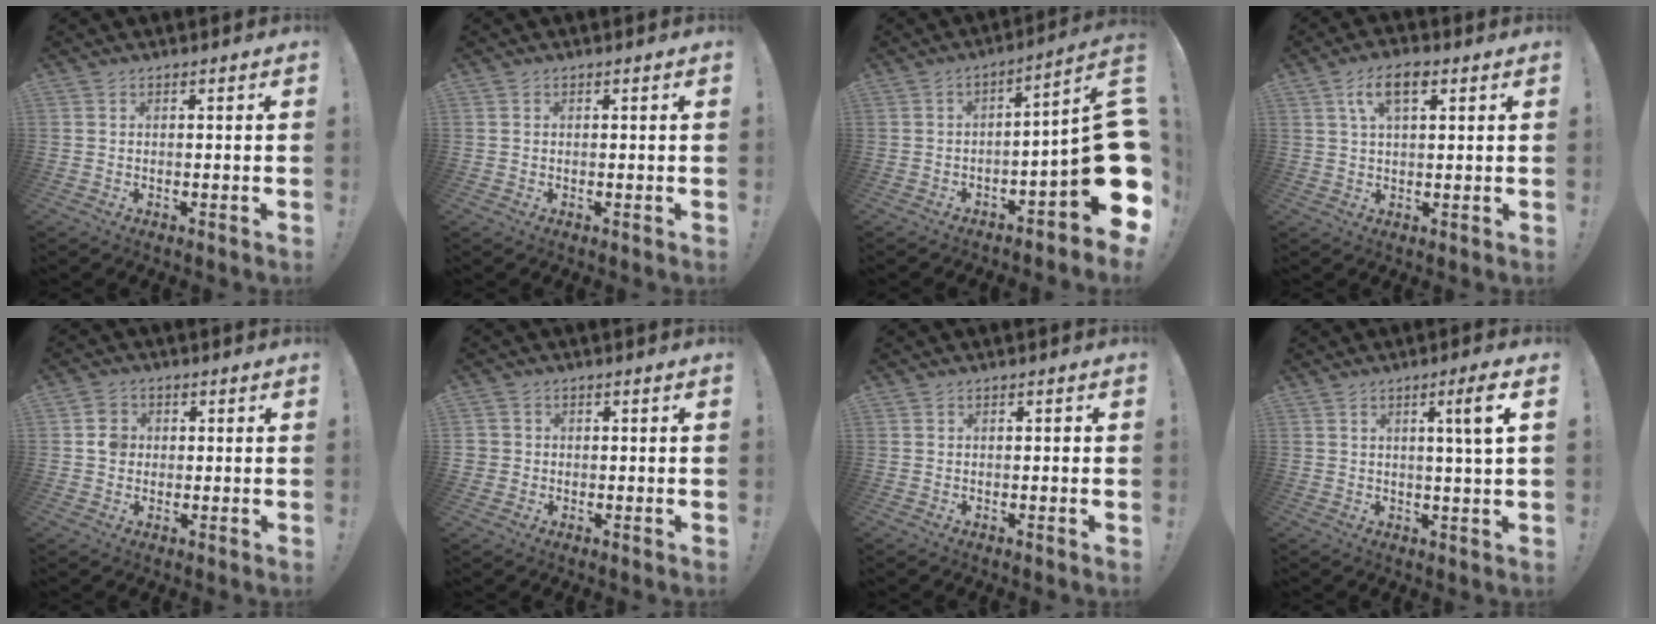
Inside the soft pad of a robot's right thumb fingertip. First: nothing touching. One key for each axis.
{"total": 0.6, "fx": 0.3, "fy": 0.5, "fz": 0.1, "tx": -0.010, "ty": 0.004, "tz": 0.007}
{"total": 15.2, "fx": -3.1, "fy": 3.0, "fz": 14.6, "tx": -0.188, "ty": 0.007, "tz": -0.051}
{"total": 7.8, "fx": 3.3, "fy": 3.6, "fz": 6.1, "tx": -0.102, "ty": 0.003, "tz": 0.058}
{"total": 4.6, "fx": 0.1, "fy": 4.3, "fz": 1.6, "tx": -0.020, "ty": 0.008, "tz": 0.001}
{"total": 2.2, "fx": -0.1, "fy": 2.2, "fz": 0.4, "tx": -0.002, "ty": 0.004, "tz": -0.002}
{"total": 0.6, "fx": -0.5, "fy": 0.1, "fz": 0.3, "tx": -0.014, "ty": 0.006, "tz": -0.010}
{"total": 5.9, "fx": 1.5, "fy": -0.4, "fz": 5.7, "tx": -0.087, "ty": -0.001, "tz": 0.011}